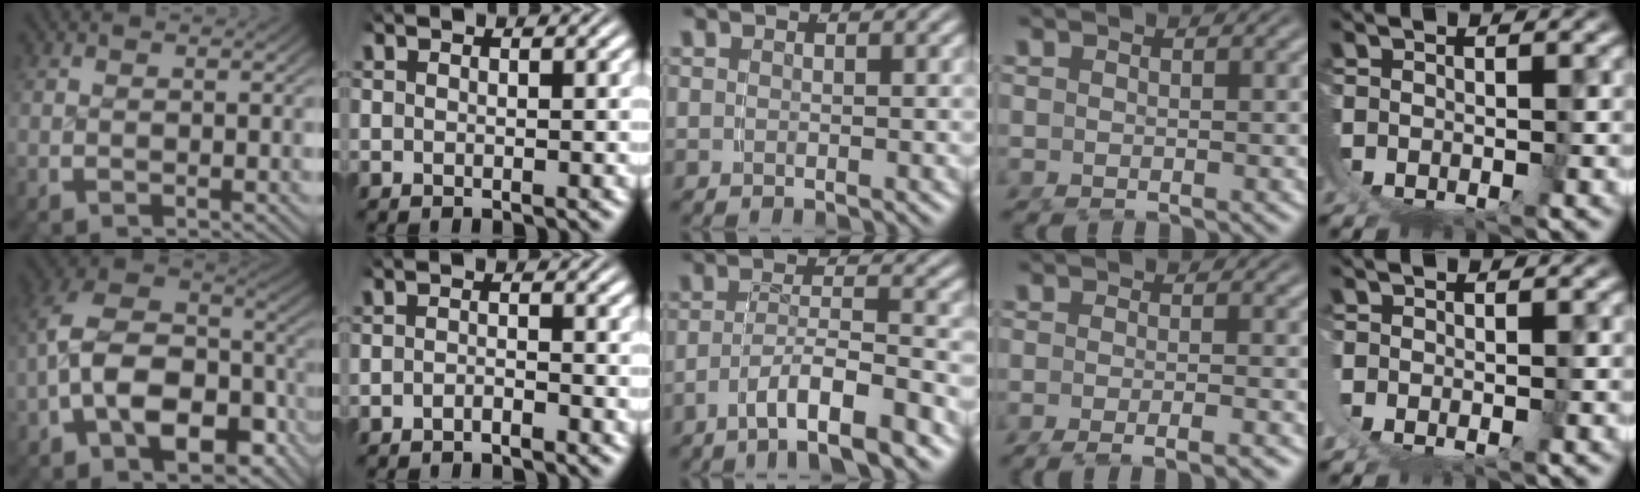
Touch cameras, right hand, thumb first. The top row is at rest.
{"thumb": {"total": 13.8, "force": [-2.1, 9.6, 9.7], "torque": [-0.220, -0.049, -0.017]}, "index": {"total": 1.5, "force": [-1.4, 0.3, 0.3], "torque": [-0.001, -0.001, -0.029]}, "middle": {"total": 5.5, "force": [-3.6, 1.3, 3.9], "torque": [-0.057, -0.007, -0.056]}, "ring": {"total": 3.4, "force": [-2.7, 0.3, 2.0], "torque": [-0.030, -0.003, -0.044]}, "little": {"total": 1.0, "force": [0.2, 0.3, 0.9], "torque": [-0.026, -0.004, 0.008]}}